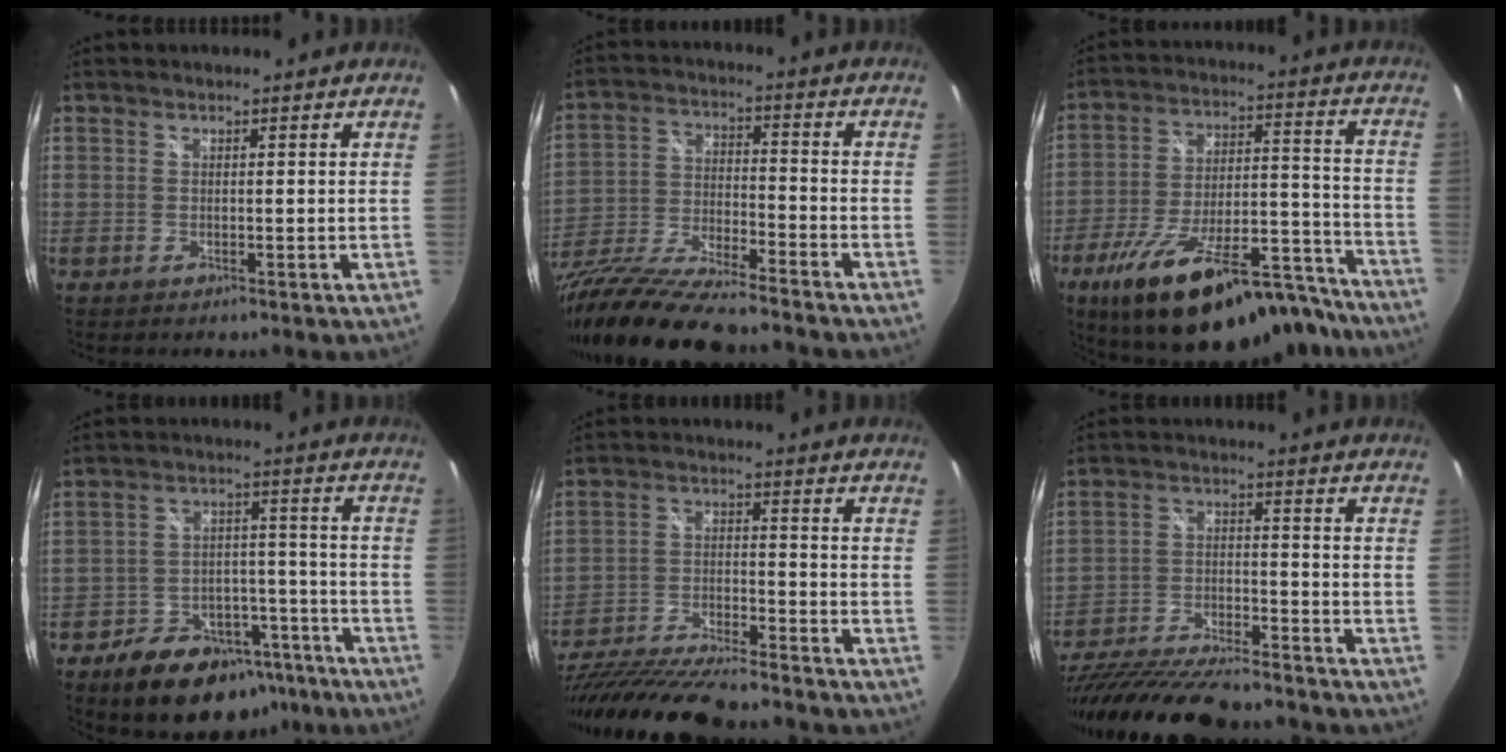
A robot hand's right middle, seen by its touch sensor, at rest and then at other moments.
{"total": 21.5, "force": [-17.7, 3.8, 11.7], "torque": [-0.233, -0.047, -0.305]}
{"total": 28.4, "force": [-21.7, 9.0, 16.0], "torque": [-0.260, -0.014, -0.304]}
{"total": 17.2, "force": [-11.8, 9.7, 7.9], "torque": [-0.148, 0.031, -0.153]}
{"total": 22.5, "force": [-19.2, 4.1, 11.0], "torque": [-0.219, -0.051, -0.319]}
{"total": 24.0, "force": [-20.2, 5.7, 11.5], "torque": [-0.230, -0.048, -0.323]}